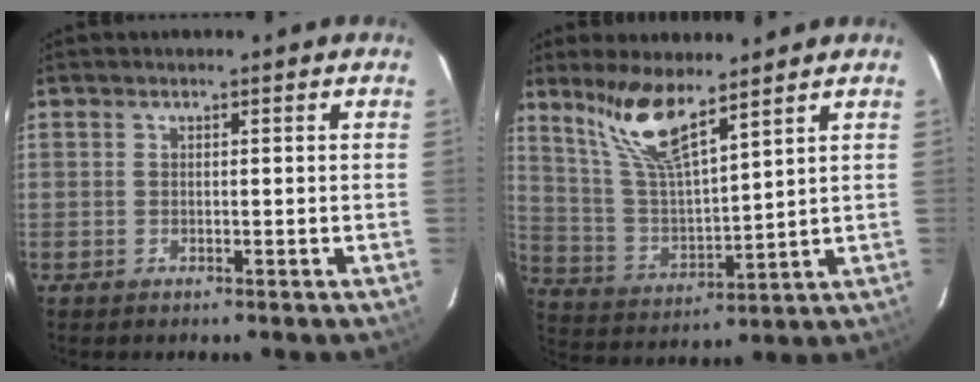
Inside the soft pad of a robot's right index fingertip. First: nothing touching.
{"total": 11.6, "force": [8.5, 2.0, 7.6], "torque": [-0.150, 0.003, 0.180]}